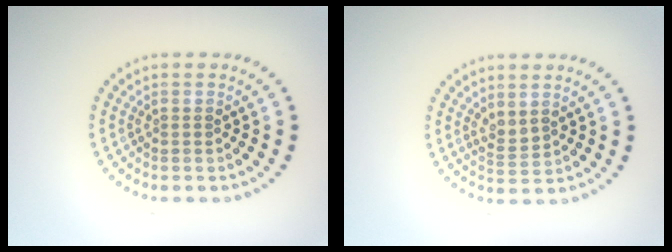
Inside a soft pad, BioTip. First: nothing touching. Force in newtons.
{"total": 1.4, "press": 1.1, "slide": 0.8}